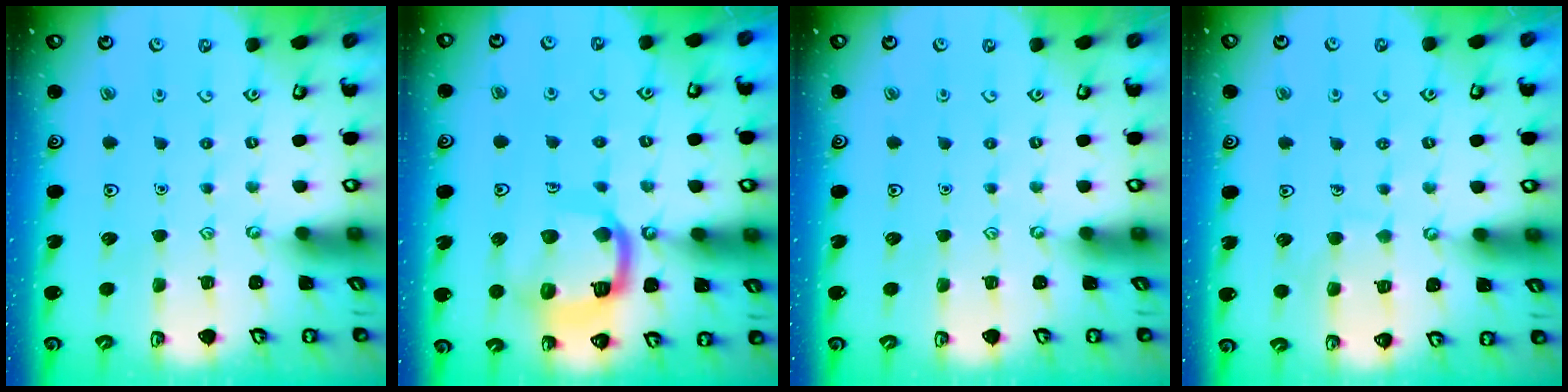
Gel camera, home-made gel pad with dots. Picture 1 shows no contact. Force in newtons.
{"total": 15.1, "press": 15.0, "slide": 1.2}
{"total": 0.0}
{"total": 5.7, "press": 5.7, "slide": 0.4}